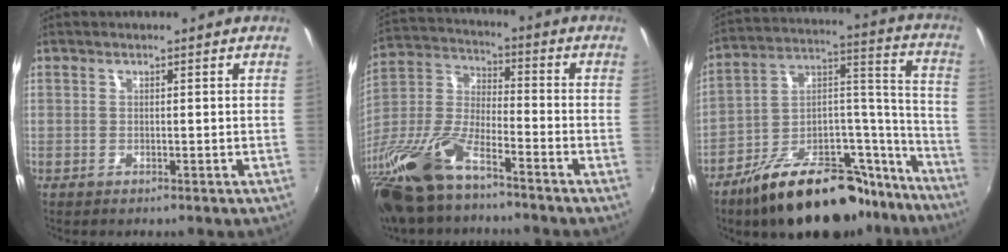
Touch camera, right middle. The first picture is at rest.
{"total": 19.6, "force": [-13.6, 6.0, 12.8], "torque": [-0.289, -0.025, -0.271]}
{"total": 25.9, "force": [-18.8, 10.8, 14.1], "torque": [-0.198, 0.051, -0.273]}